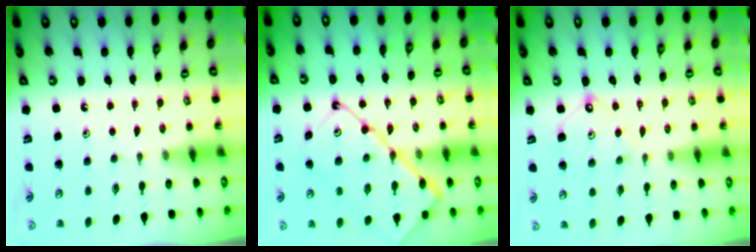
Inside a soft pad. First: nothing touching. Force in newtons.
{"total": 18.5, "press": 18.5, "slide": 1.7}
{"total": 9.6, "press": 9.5, "slide": 1.0}